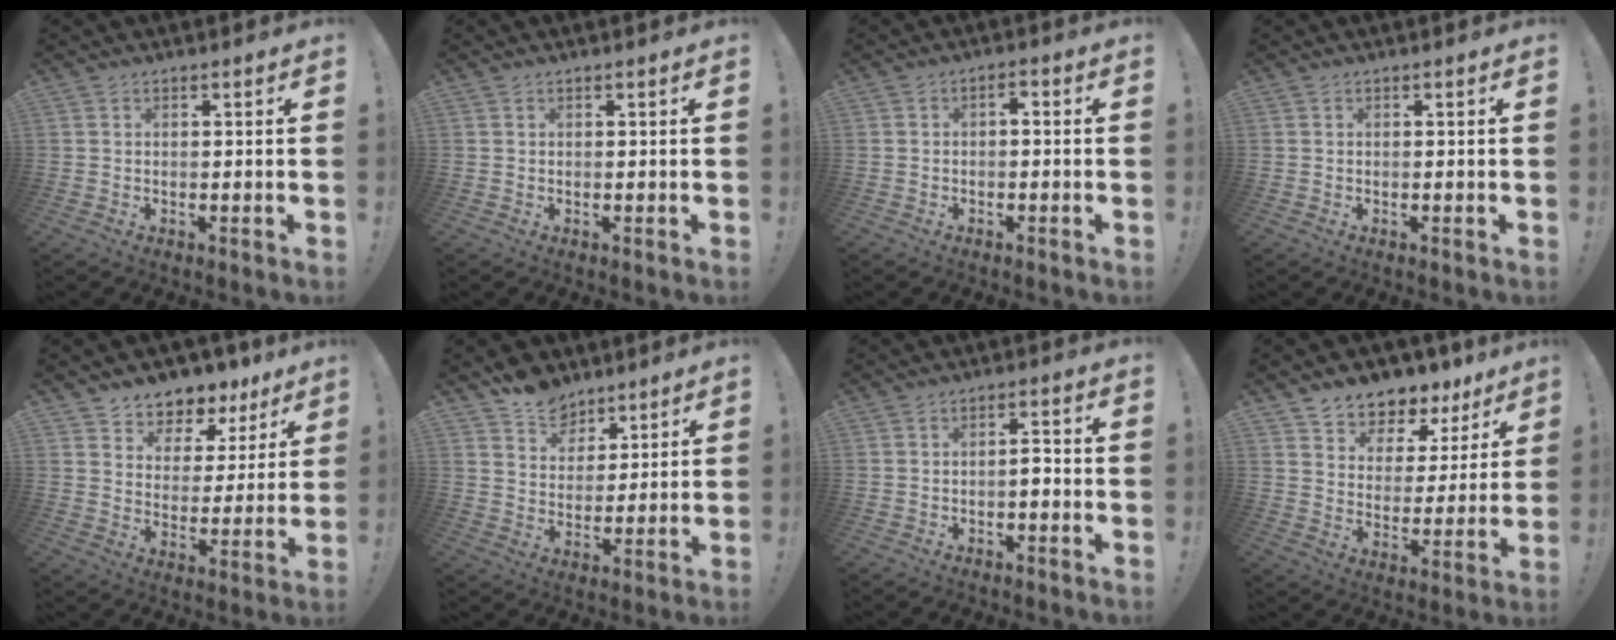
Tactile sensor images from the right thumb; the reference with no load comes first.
{"total": 0.0}
{"total": 1.9, "force": [-1.2, 0.8, 1.3], "torque": [-0.021, 0.008, -0.024]}
{"total": 0.0}
{"total": 6.6, "force": [5.0, 4.2, 0.9], "torque": [-0.015, -0.051, 0.095]}
{"total": 9.5, "force": [7.3, 5.8, 1.7], "torque": [-0.023, -0.059, 0.143]}
{"total": 3.1, "force": [-1.1, 1.0, 2.6], "torque": [-0.044, 0.010, -0.022]}
{"total": 6.8, "force": [5.2, 4.2, 1.2], "torque": [-0.013, -0.058, 0.096]}